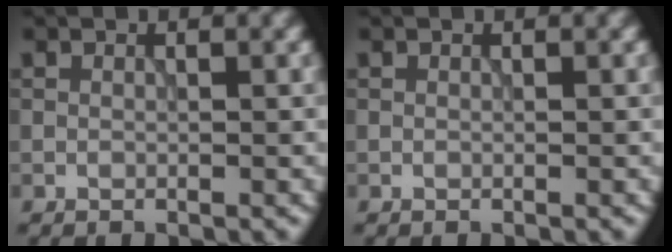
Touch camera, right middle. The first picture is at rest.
{"total": 0.0}